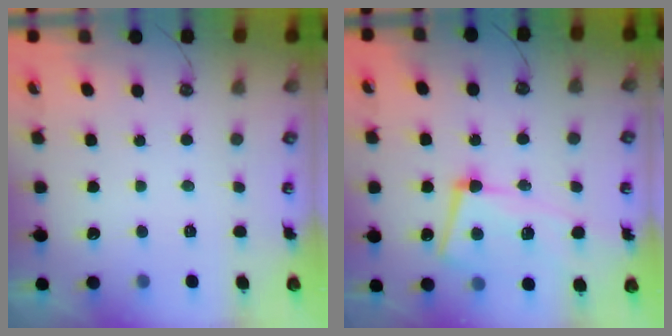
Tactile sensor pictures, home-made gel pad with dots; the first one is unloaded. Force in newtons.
{"total": 12.7, "press": 12.6, "slide": 2.1}